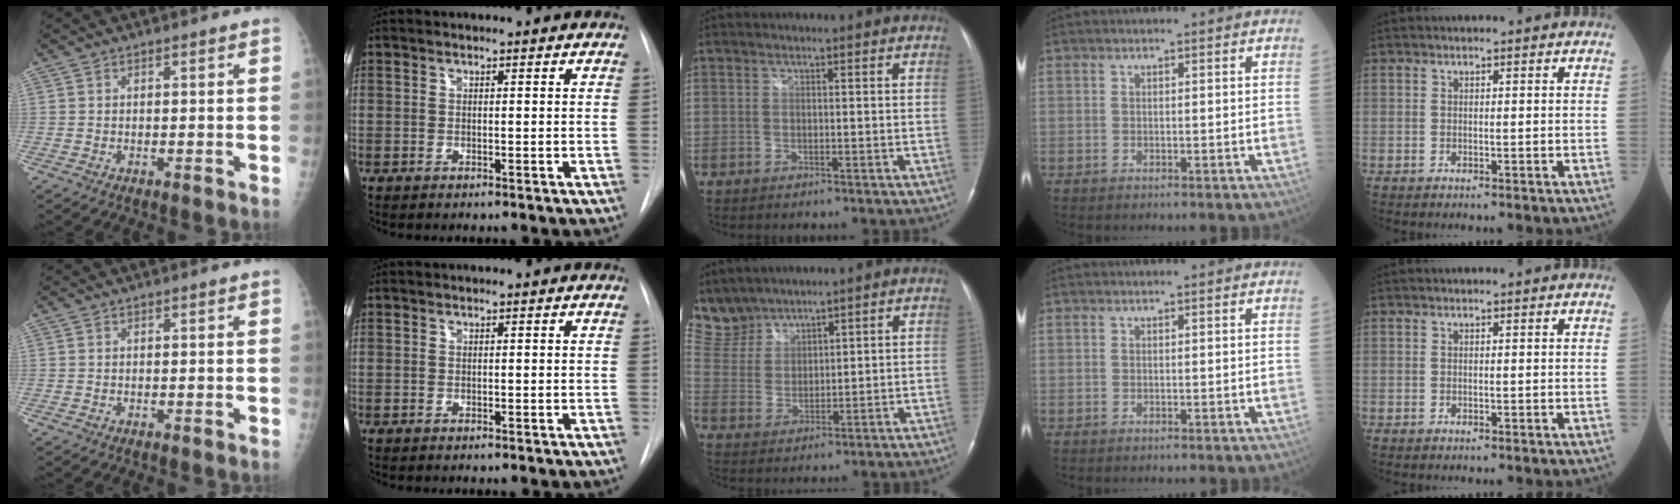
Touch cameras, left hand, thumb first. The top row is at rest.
{"middle": {"total": 7.6, "force": [7.3, 2.1, 0.0], "torque": [-0.014, 0.011, 0.166]}}